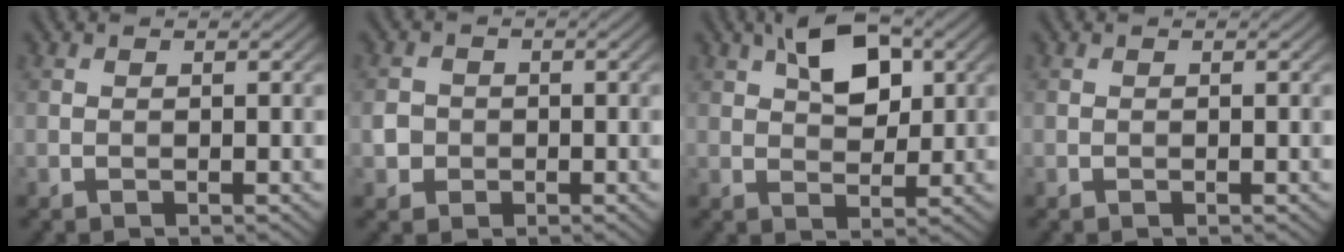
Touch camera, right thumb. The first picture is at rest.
{"total": 2.3, "force": [-0.5, 2.2, 0.6], "torque": [-0.014, -0.003, -0.013]}
{"total": 7.0, "force": [2.9, 3.8, 5.1], "torque": [-0.087, 0.007, 0.043]}
{"total": 0.0}